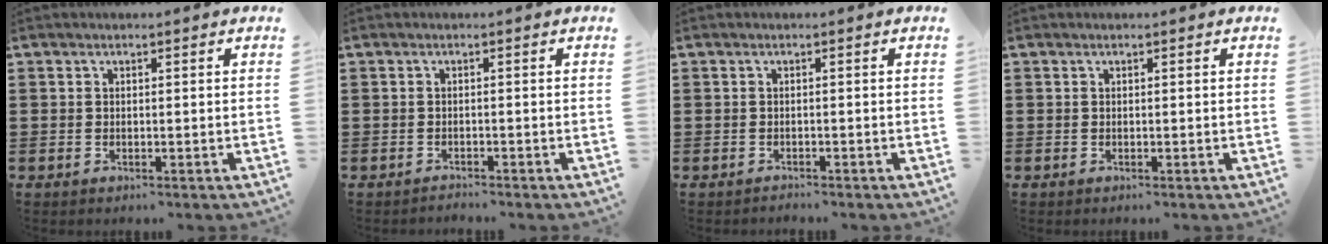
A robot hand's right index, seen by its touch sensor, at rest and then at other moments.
{"total": 0.9, "force": [-0.9, 0.0, -0.1], "torque": [-0.001, 0.002, -0.019]}
{"total": 0.6, "force": [-0.6, 0.0, -0.1], "torque": [0.000, -0.001, -0.013]}
{"total": 0.0}